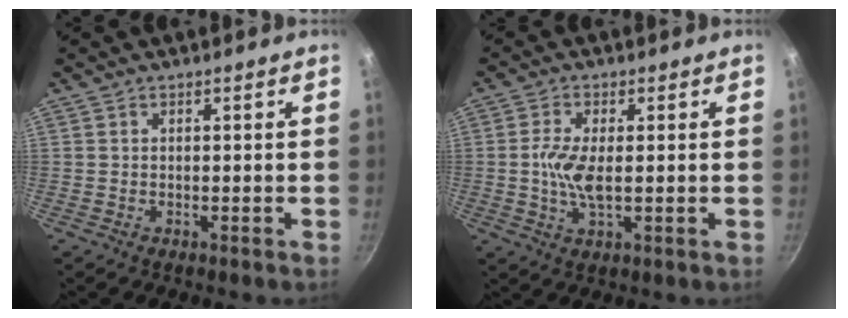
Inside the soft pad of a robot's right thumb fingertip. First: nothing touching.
{"total": 6.3, "force": [0.0, 2.6, 5.8], "torque": [-0.130, -0.006, -0.003]}